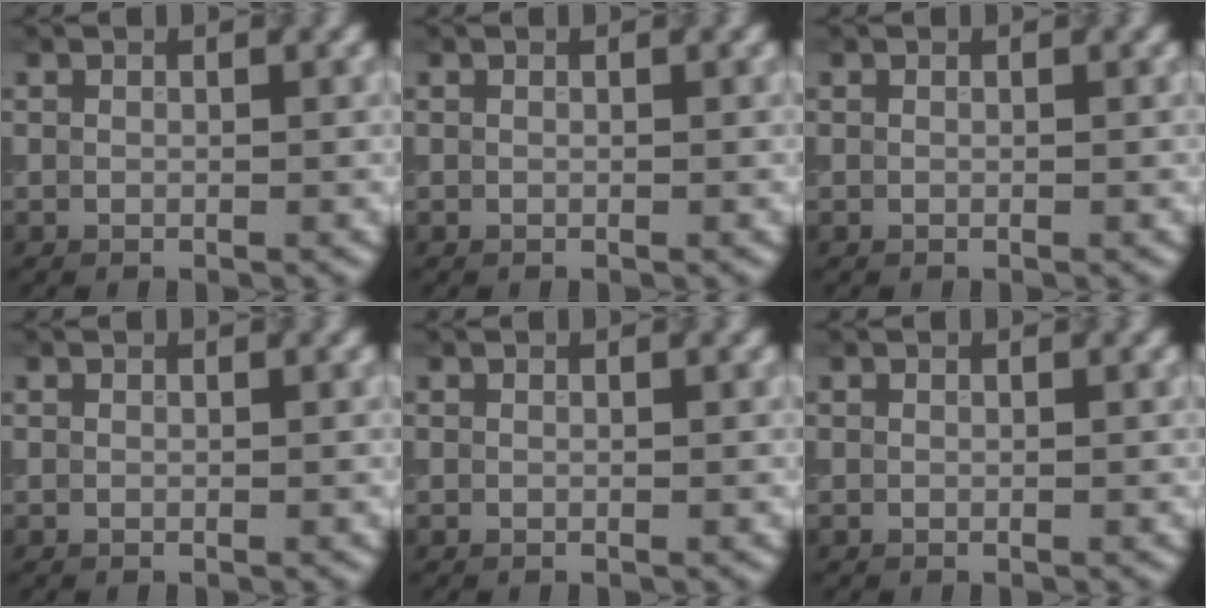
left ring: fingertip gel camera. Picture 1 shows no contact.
{"total": 0.0}
{"total": 0.0}
{"total": 0.0}
{"total": 0.0}
{"total": 0.0}